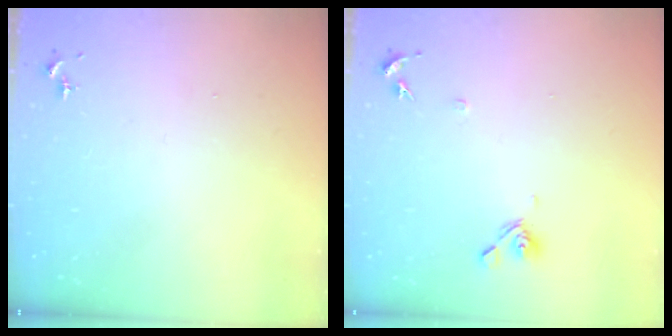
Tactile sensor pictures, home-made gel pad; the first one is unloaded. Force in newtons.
{"total": 7.5, "press": 7.3, "slide": 1.6}